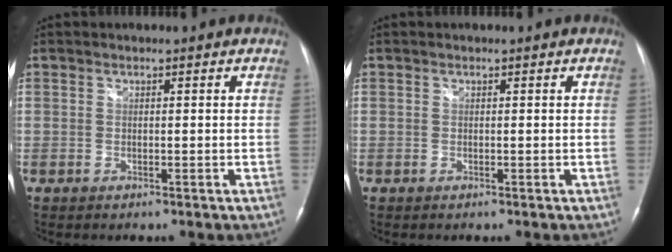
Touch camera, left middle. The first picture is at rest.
{"total": 0.0}